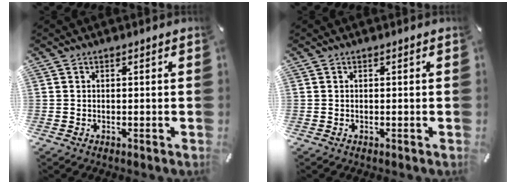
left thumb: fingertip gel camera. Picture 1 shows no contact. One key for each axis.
{"total": 0.0}